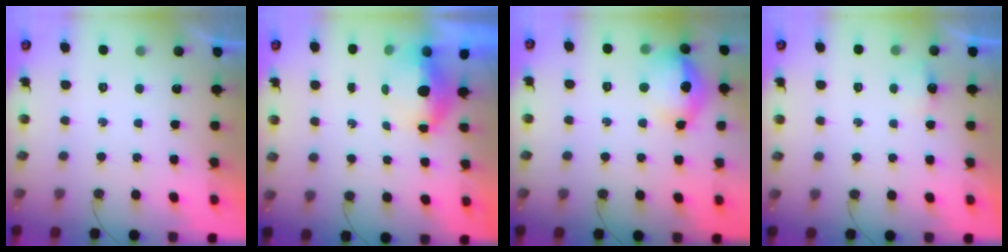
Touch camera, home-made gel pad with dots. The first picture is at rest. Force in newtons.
{"total": 11.3, "press": 6.0, "slide": 9.6}
{"total": 14.8, "press": 14.7, "slide": 1.7}
{"total": 2.8, "press": 2.7, "slide": 0.4}